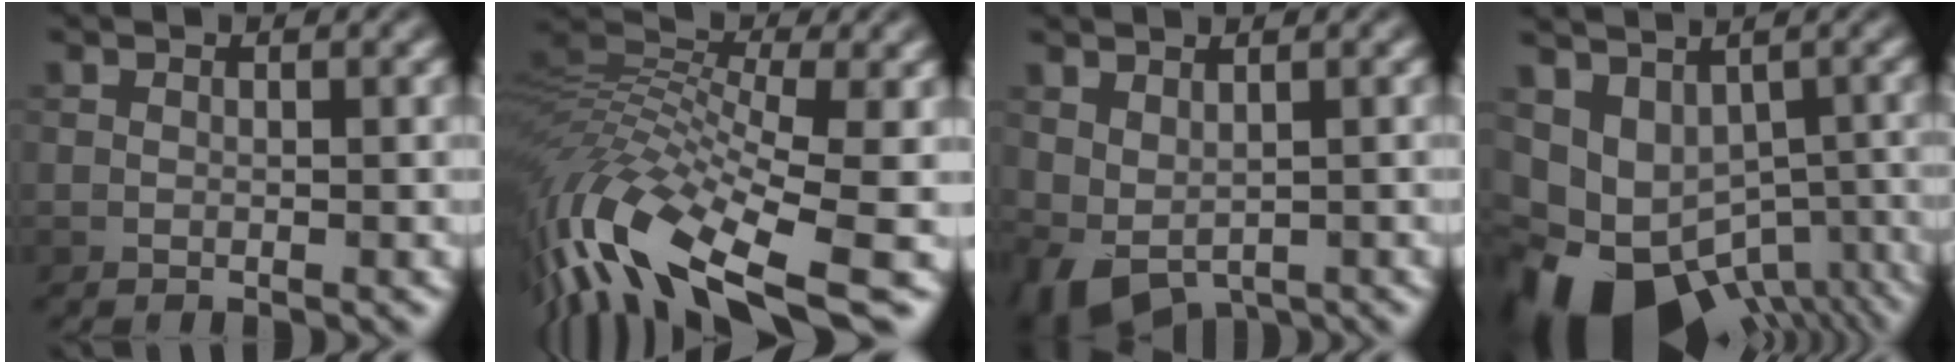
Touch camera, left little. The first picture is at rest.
{"total": 12.7, "force": [-4.7, 4.9, 10.8], "torque": [-0.235, 0.014, -0.084]}
{"total": 3.4, "force": [0.0, 2.1, 2.6], "torque": [-0.055, -0.010, 0.007]}
{"total": 11.7, "force": [-5.6, 8.0, 6.4], "torque": [-0.120, -0.027, -0.043]}